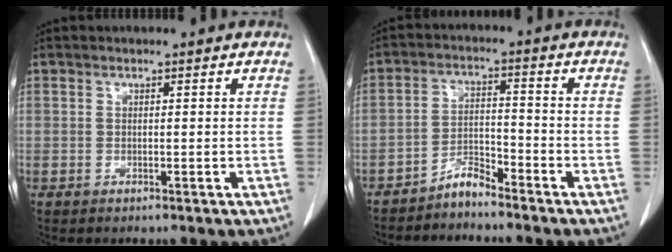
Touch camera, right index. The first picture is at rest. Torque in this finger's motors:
{"motor_torque": [-0.35, -0.52, -0.22, -0.06]}